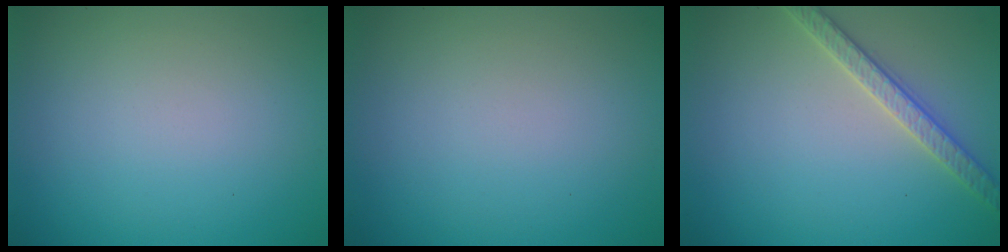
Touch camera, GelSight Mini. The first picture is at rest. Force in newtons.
{"total": 0.0}
{"total": 2.7, "press": 2.7, "slide": 0.1}